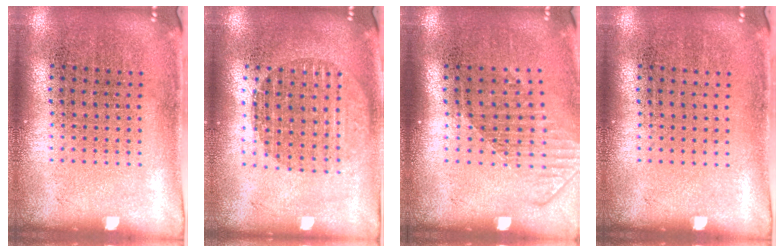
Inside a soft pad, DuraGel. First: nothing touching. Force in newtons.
{"total": 1.7, "press": 1.5, "slide": 0.8}
{"total": 1.6, "press": 1.2, "slide": 1.0}
{"total": 0.0}